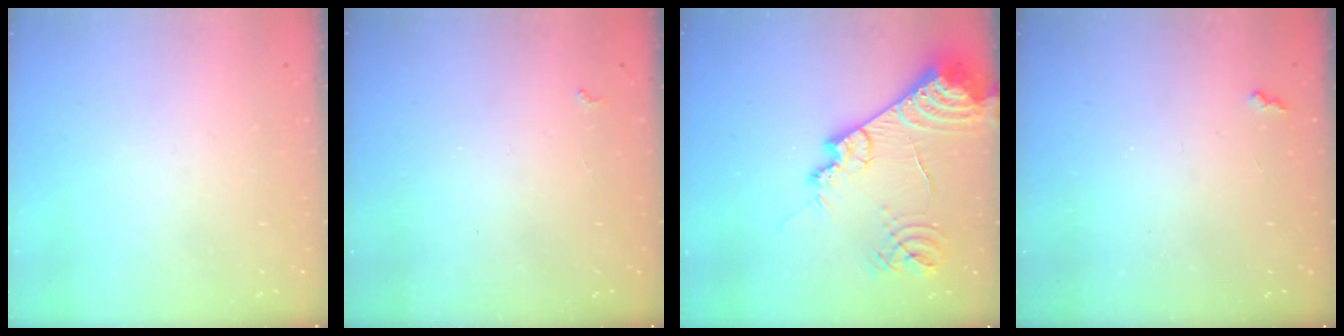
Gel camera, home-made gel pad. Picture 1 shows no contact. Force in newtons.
{"total": 2.9, "press": 2.9, "slide": 0.5}
{"total": 20.1, "press": 20.0, "slide": 2.1}
{"total": 2.7, "press": 2.7, "slide": 0.5}